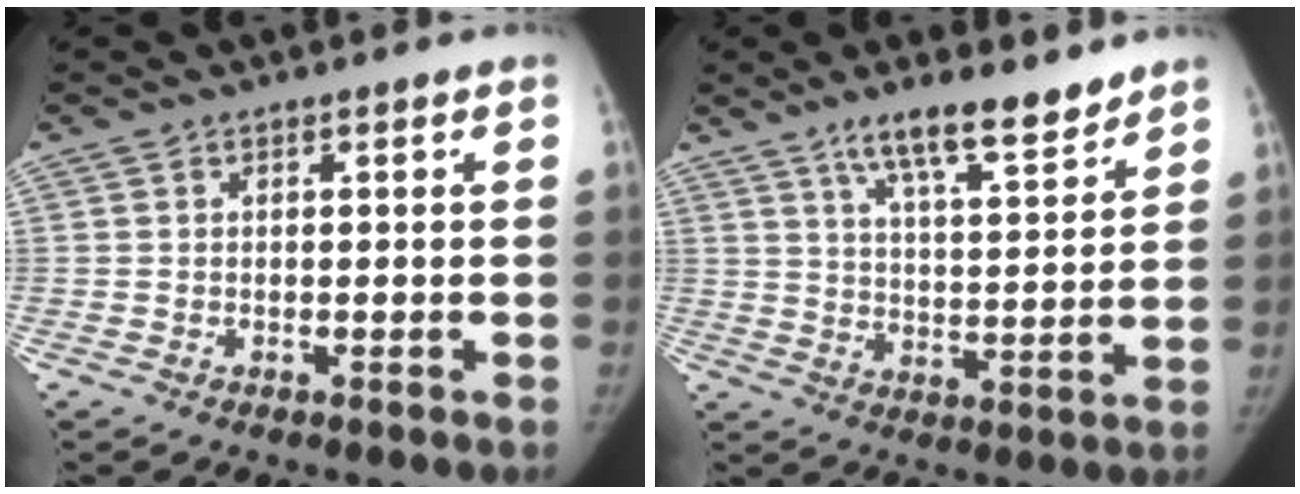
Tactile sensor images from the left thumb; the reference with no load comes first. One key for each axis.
{"total": 11.0, "fx": 8.3, "fy": 2.6, "fz": 6.7, "tx": -0.091, "ty": -0.054, "tz": 0.142}